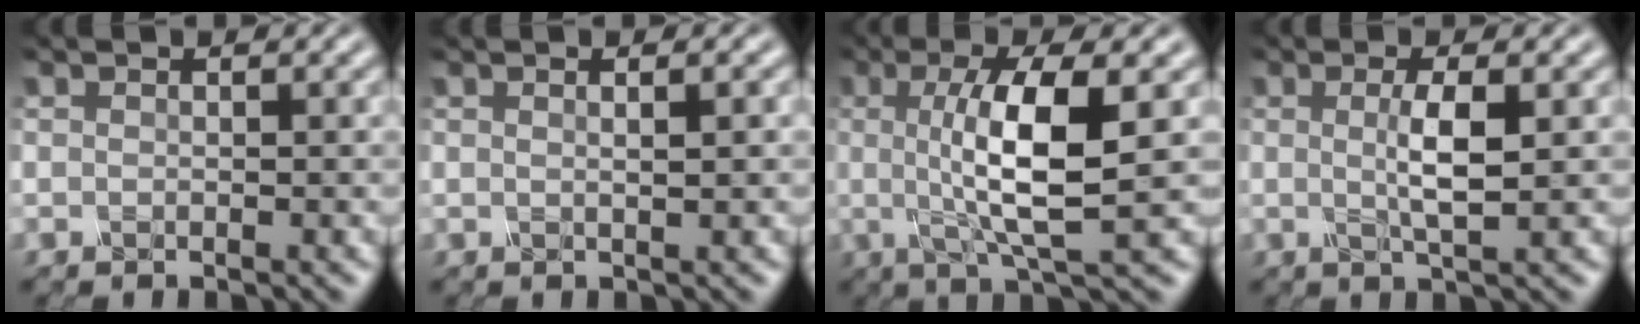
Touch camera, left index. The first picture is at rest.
{"total": 2.6, "force": [0.8, 1.0, 2.3], "torque": [-0.013, 0.007, -0.013]}
{"total": 7.5, "force": [0.3, 1.8, 7.3], "torque": [-0.119, -0.001, 0.003]}
{"total": 3.1, "force": [0.1, 0.6, 3.0], "torque": [-0.057, -0.001, 0.001]}